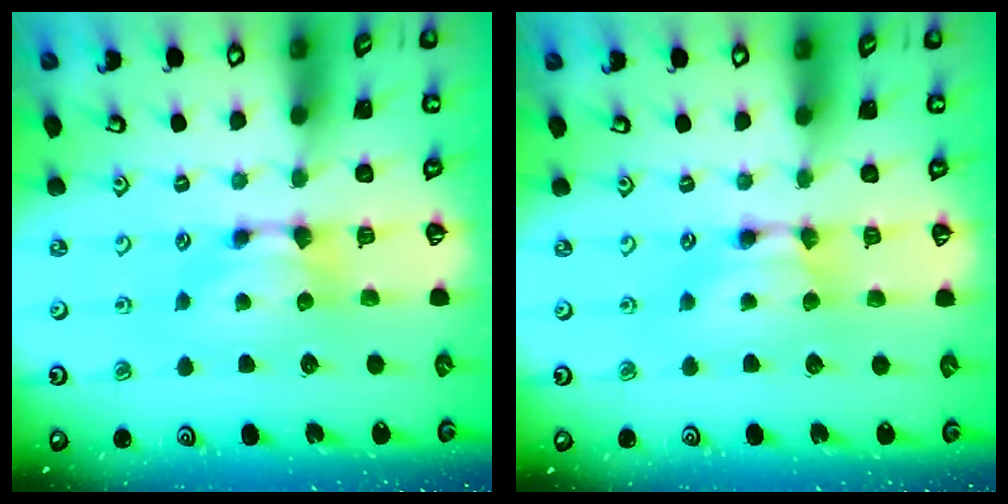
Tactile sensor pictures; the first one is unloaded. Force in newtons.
{"total": 1.7, "press": 1.7, "slide": 0.2}